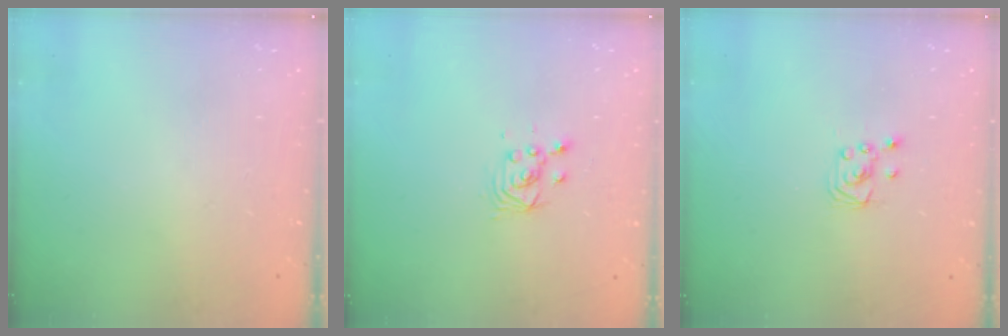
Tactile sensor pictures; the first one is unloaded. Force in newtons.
{"total": 2.9, "press": 2.9, "slide": 0.1}
{"total": 2.3, "press": 2.2, "slide": 0.3}